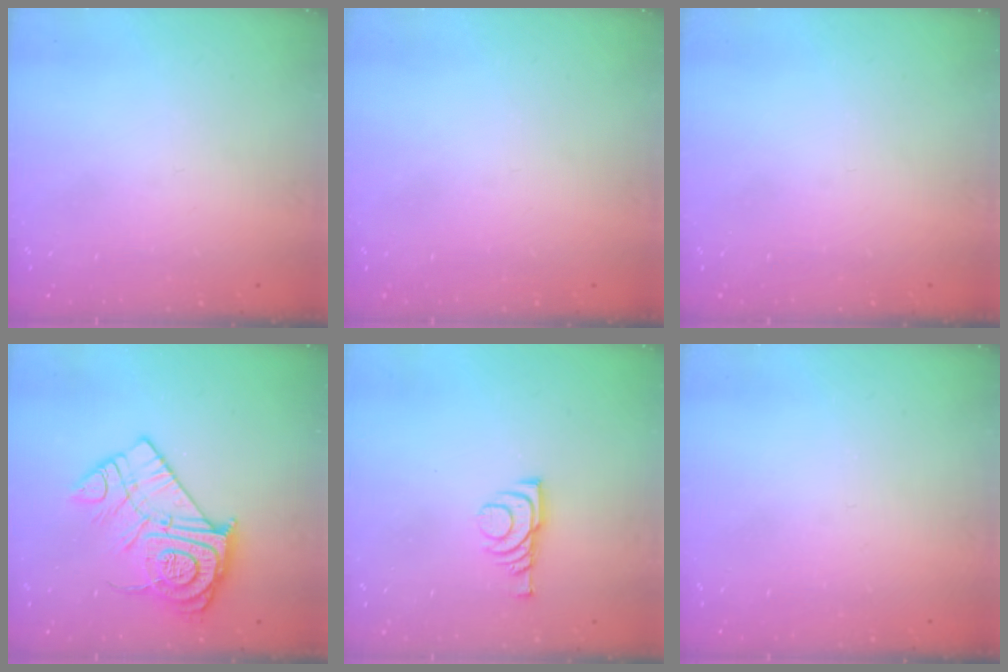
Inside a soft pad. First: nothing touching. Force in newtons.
{"total": 0.0}
{"total": 0.0}
{"total": 16.1, "press": 16.1, "slide": 1.1}
{"total": 7.2, "press": 7.1, "slide": 1.1}
{"total": 0.0}